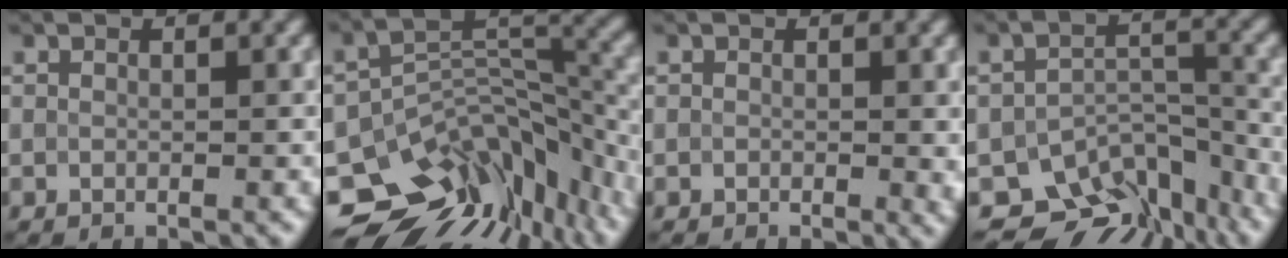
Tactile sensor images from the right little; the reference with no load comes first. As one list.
[{"total": 13.0, "force": [-8.9, 6.4, 7.0], "torque": [-0.136, -0.003, -0.108]}, {"total": 0.8, "force": [-0.1, -0.3, 0.7], "torque": [-0.010, 0.002, 0.007]}, {"total": 8.3, "force": [-7.0, 3.6, 2.8], "torque": [-0.037, -0.016, -0.092]}]